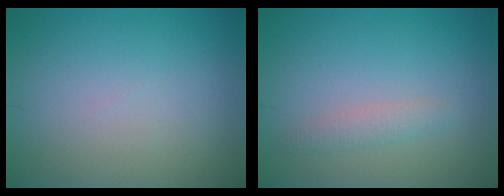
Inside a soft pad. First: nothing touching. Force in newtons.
{"total": 1.4, "press": 1.4, "slide": 0.1}